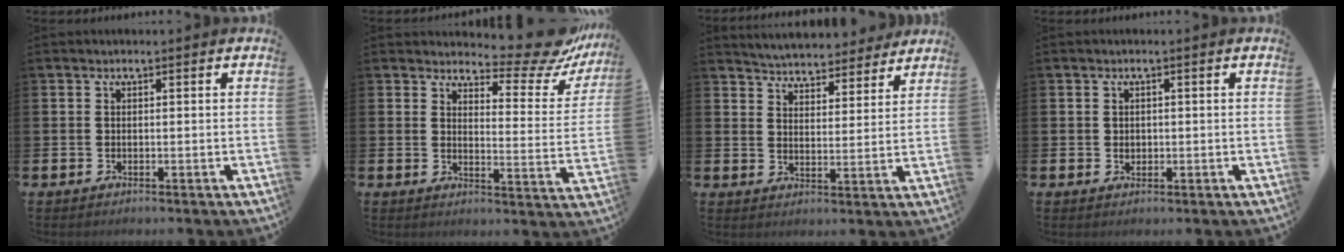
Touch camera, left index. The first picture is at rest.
{"total": 8.1, "force": [7.3, 2.2, 2.7], "torque": [-0.038, -0.065, 0.121]}
{"total": 5.1, "force": [5.0, 0.8, 0.0], "torque": [-0.017, -0.041, 0.086]}
{"total": 1.0, "force": [0.3, 0.9, 0.4], "torque": [0.001, 0.003, 0.003]}